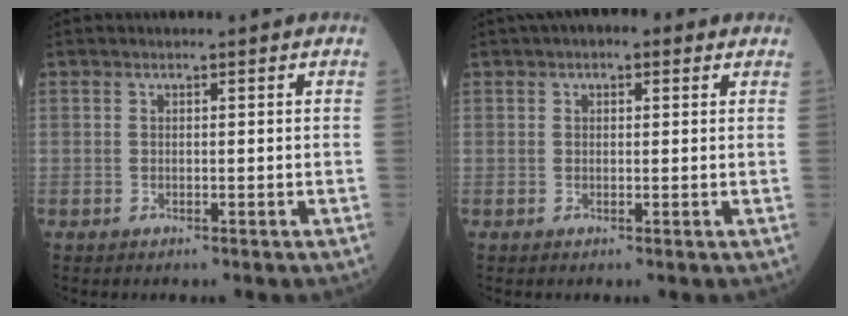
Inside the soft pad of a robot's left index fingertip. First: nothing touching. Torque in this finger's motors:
{"motor_torque": [1.08, -1.06, 0.55, 0.12]}